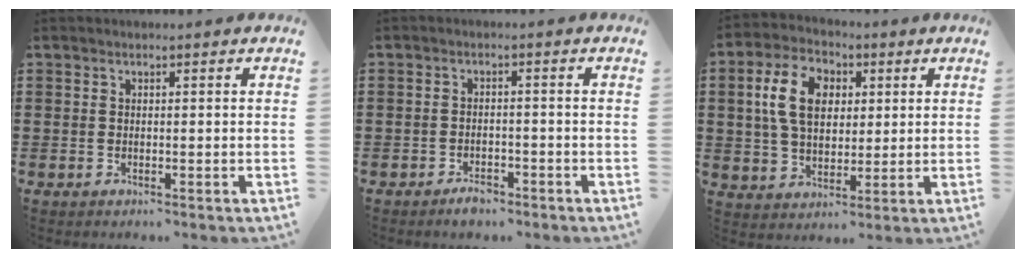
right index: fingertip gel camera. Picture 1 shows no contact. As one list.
[{"total": 2.1, "force": [-1.8, 0.9, 0.8], "torque": [-0.016, 0.004, -0.036]}, {"total": 9.5, "force": [2.1, 6.5, 6.6], "torque": [-0.145, 0.013, 0.031]}]